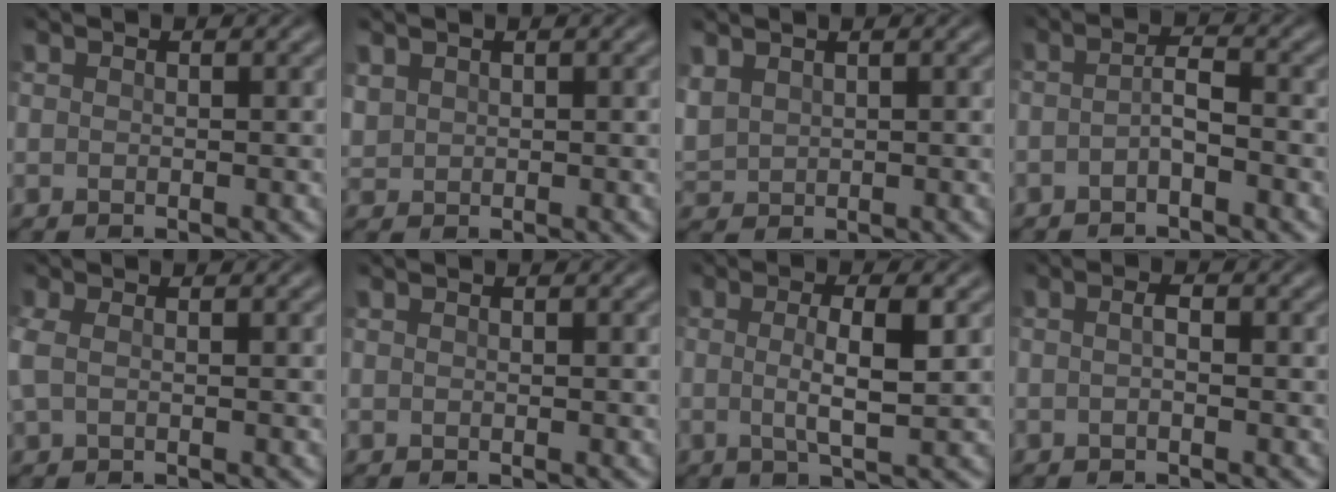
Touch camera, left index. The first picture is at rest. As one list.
[{"total": 1.1, "force": [0.6, 0.8, 0.2], "torque": [-0.011, 0.000, 0.017]}, {"total": 2.2, "force": [1.1, 1.5, 1.2], "torque": [-0.039, 0.005, 0.027]}, {"total": 1.9, "force": [-1.2, 0.4, 1.4], "torque": [-0.030, 0.003, -0.028]}, {"total": 1.6, "force": [0.1, 0.8, 1.4], "torque": [-0.040, 0.003, -0.004]}, {"total": 0.0}, {"total": 4.2, "force": [-0.1, 0.9, 4.1], "torque": [-0.071, 0.000, -0.005]}, {"total": 1.1, "force": [-0.3, 0.2, 1.1], "torque": [-0.018, -0.005, -0.008]}]